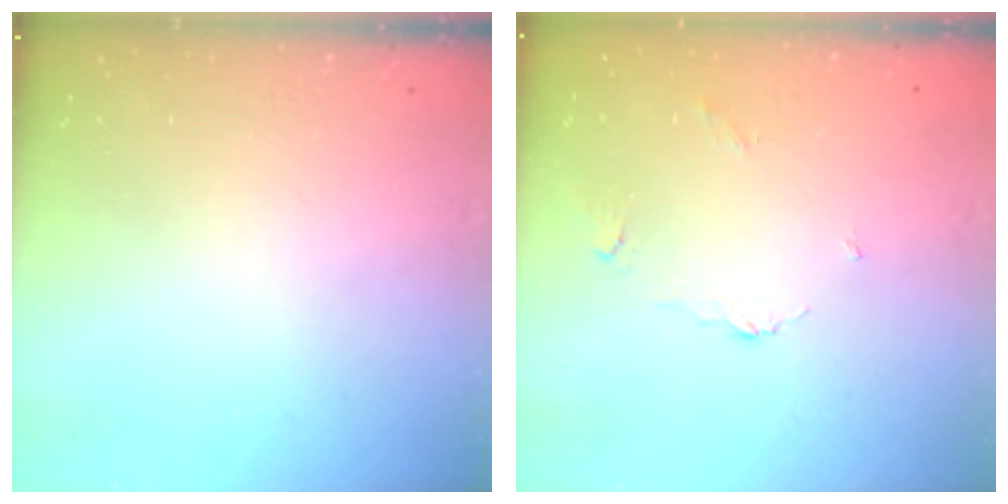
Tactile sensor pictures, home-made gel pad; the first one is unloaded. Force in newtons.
{"total": 2.6, "press": 2.5, "slide": 0.4}